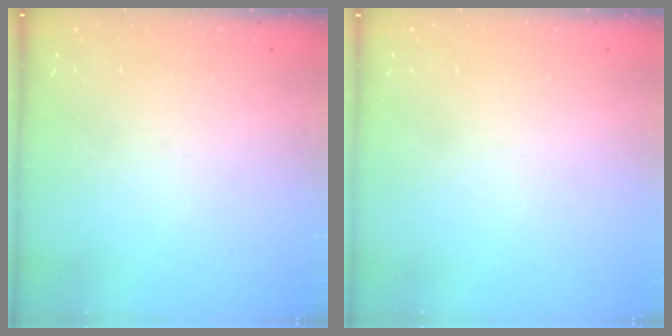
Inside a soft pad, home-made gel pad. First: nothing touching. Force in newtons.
{"total": 1.6, "press": 1.6, "slide": 0.1}